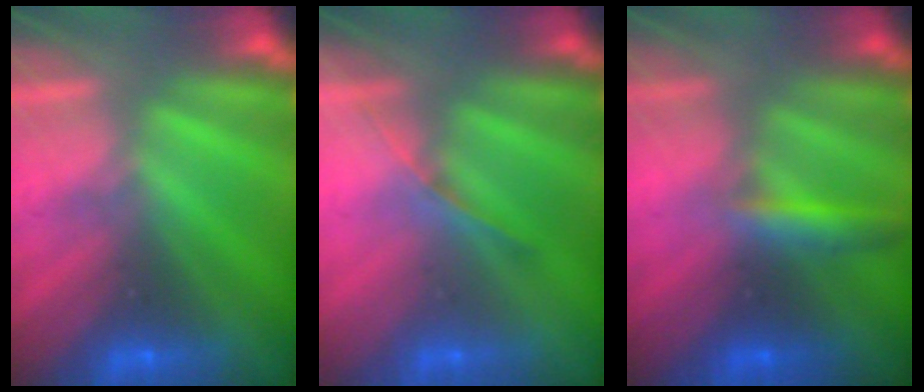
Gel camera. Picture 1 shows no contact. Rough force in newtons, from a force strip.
{"total": 1.2}
{"total": 2.9}